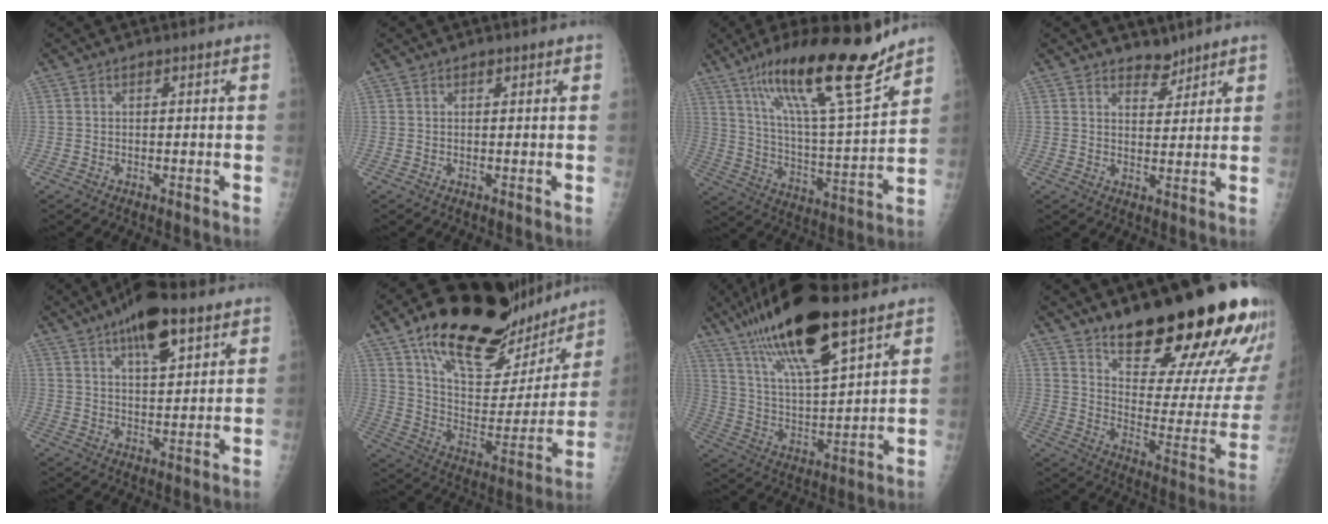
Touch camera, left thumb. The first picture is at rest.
{"total": 0.6, "force": [0.4, 0.3, 0.2], "torque": [-0.001, -0.003, 0.004]}
{"total": 21.7, "force": [15.3, 3.2, 15.1], "torque": [-0.229, -0.074, 0.262]}
{"total": 3.5, "force": [3.1, 1.6, 0.4], "torque": [0.013, -0.025, 0.049]}
{"total": 12.1, "force": [7.1, 4.4, 8.8], "torque": [-0.118, -0.023, 0.113]}
{"total": 29.5, "force": [20.0, 12.9, 17.4], "torque": [-0.229, -0.050, 0.318]}
{"total": 21.7, "force": [14.2, 5.4, 15.5], "torque": [-0.276, -0.040, 0.260]}
{"total": 27.2, "force": [18.9, 7.2, 18.2], "torque": [-0.222, -0.113, 0.274]}